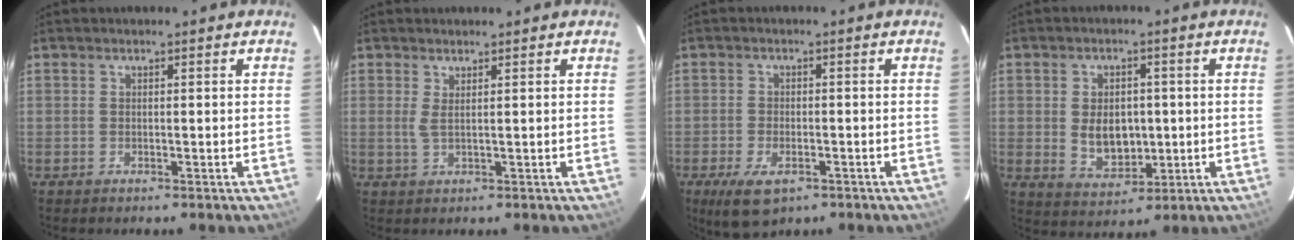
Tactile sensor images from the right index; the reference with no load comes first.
{"total": 1.7, "force": [0.8, 0.1, 1.5], "torque": [-0.031, -0.002, 0.013]}
{"total": 7.1, "force": [-4.0, 3.5, 4.7], "torque": [-0.109, -0.022, -0.069]}
{"total": 7.8, "force": [-0.1, 5.5, 5.6], "torque": [-0.103, -0.003, 0.014]}